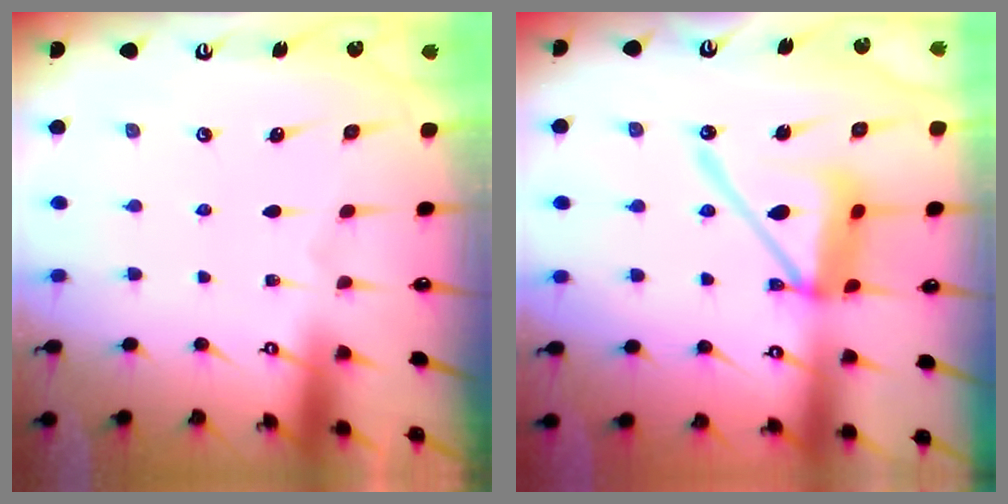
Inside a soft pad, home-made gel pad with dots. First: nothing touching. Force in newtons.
{"total": 14.5, "press": 14.4, "slide": 1.8}